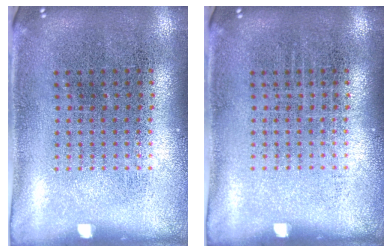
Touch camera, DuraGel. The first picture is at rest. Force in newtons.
{"total": 0.0}